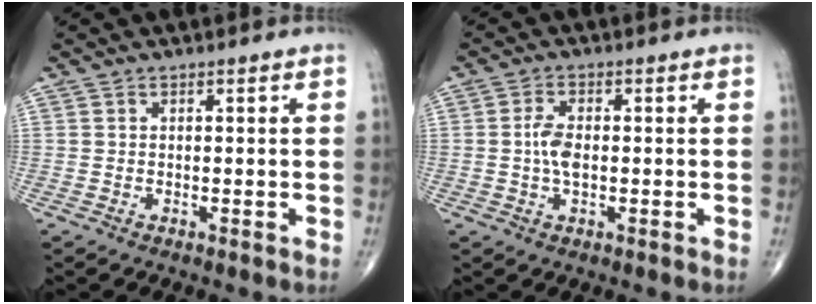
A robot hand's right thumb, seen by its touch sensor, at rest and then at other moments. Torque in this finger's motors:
{"motor_torque": [1.13, 1.03, 0.24, -0.40, 0.05]}